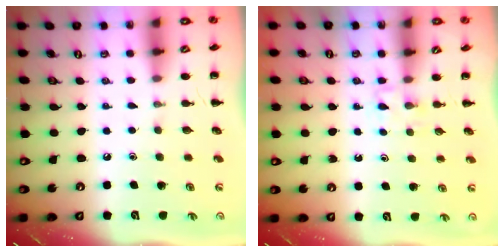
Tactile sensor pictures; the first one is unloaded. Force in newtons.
{"total": 3.4, "press": 3.2, "slide": 1.2}